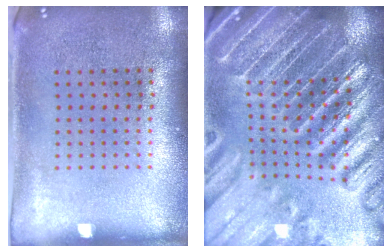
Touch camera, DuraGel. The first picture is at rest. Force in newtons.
{"total": 4.9, "press": 4.4, "slide": 2.2}